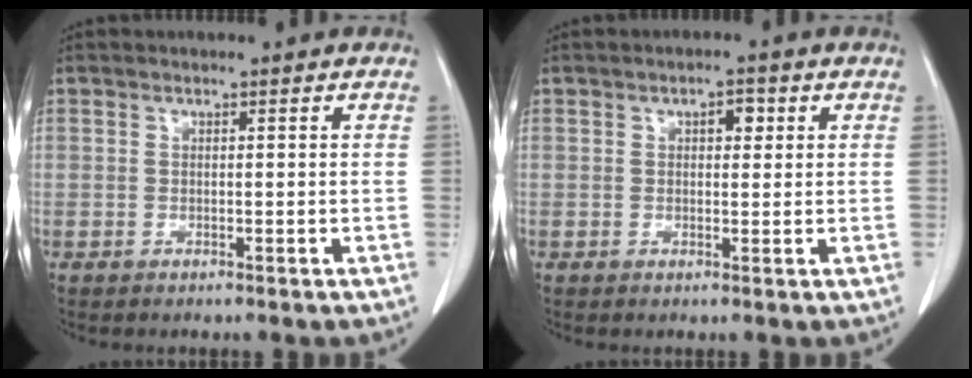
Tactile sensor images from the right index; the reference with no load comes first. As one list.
[{"total": 2.3, "force": [0.9, 1.1, 1.8], "torque": [-0.026, 0.006, 0.011]}]